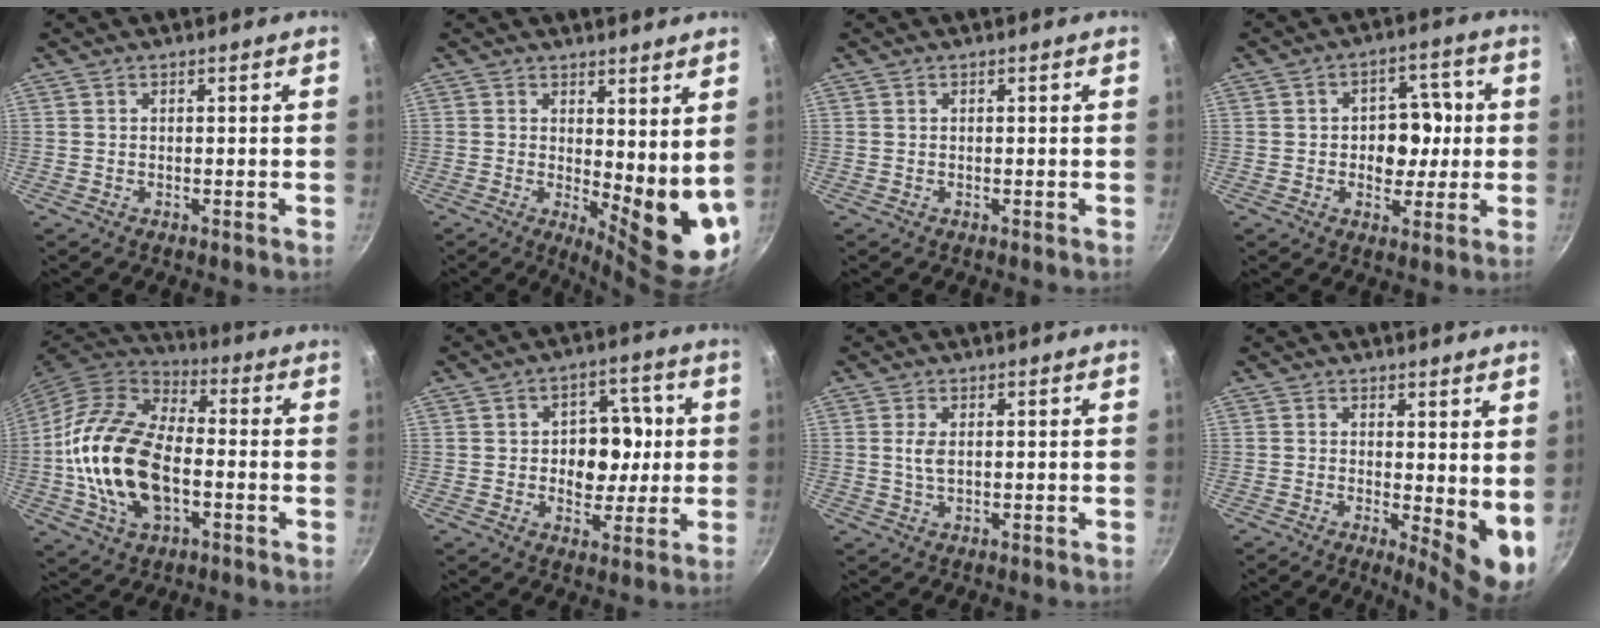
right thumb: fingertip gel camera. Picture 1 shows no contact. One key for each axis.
{"total": 11.2, "fx": 2.3, "fy": 4.4, "fz": 10.1, "tx": -0.112, "ty": -0.042, "tz": 0.038}
{"total": 0.0}
{"total": 8.7, "fx": -0.1, "fy": 6.6, "fz": 5.7, "tx": -0.027, "ty": 0.008, "tz": -0.005}
{"total": 20.3, "fx": -2.6, "fy": 12.0, "fz": 16.2, "tx": -0.298, "ty": 0.029, "tz": -0.054}
{"total": 10.2, "fx": 0.3, "fy": 7.7, "fz": 6.7, "tx": -0.045, "ty": 0.005, "tz": 0.002}
{"total": 2.5, "fx": 0.3, "fy": 1.2, "fz": 2.2, "tx": -0.042, "ty": -0.002, "tz": 0.008}
{"total": 7.8, "fx": 0.8, "fy": 3.0, "fz": 7.2, "tx": -0.086, "ty": -0.021, "tz": 0.012}